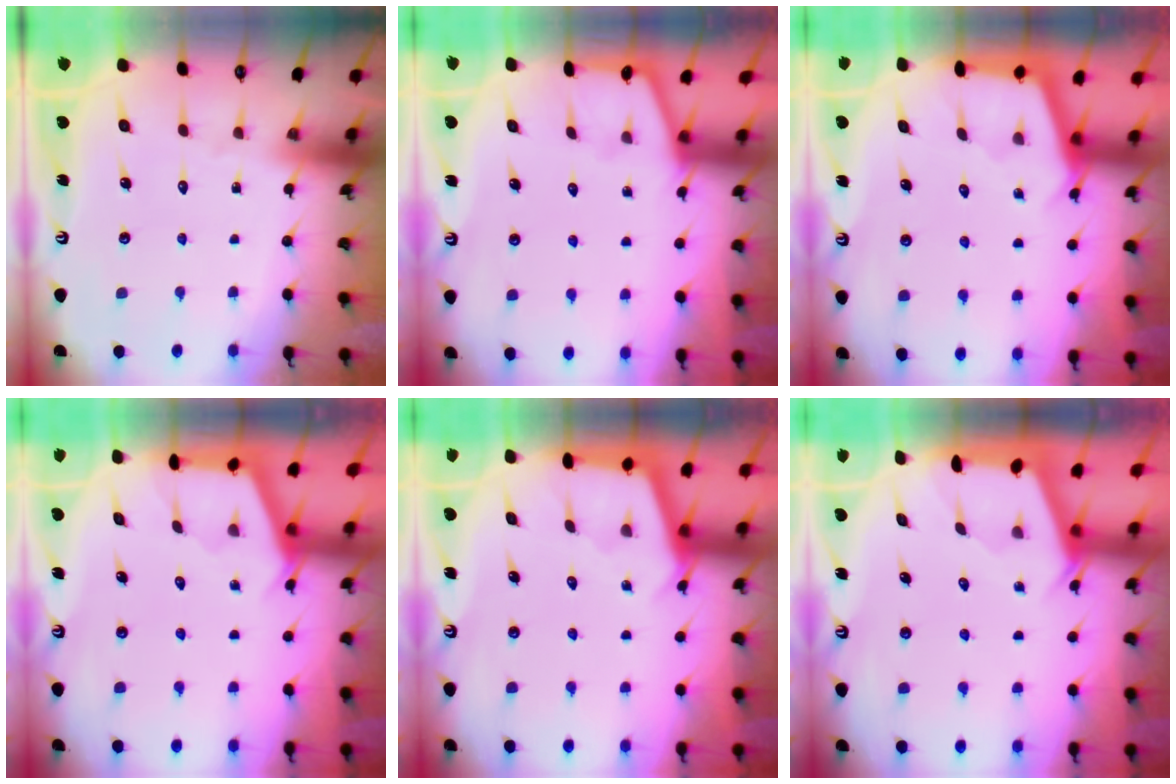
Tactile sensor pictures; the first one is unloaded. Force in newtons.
{"total": 1.2, "press": 1.2, "slide": 0.3}
{"total": 3.0, "press": 2.9, "slide": 0.3}
{"total": 2.8, "press": 2.8, "slide": 0.3}
{"total": 3.0, "press": 2.9, "slide": 0.3}
{"total": 2.0, "press": 2.0, "slide": 0.3}